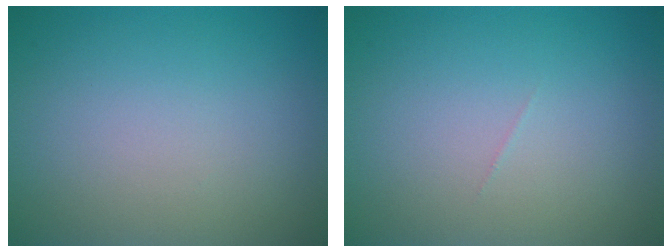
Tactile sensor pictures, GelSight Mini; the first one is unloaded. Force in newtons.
{"total": 0.0}